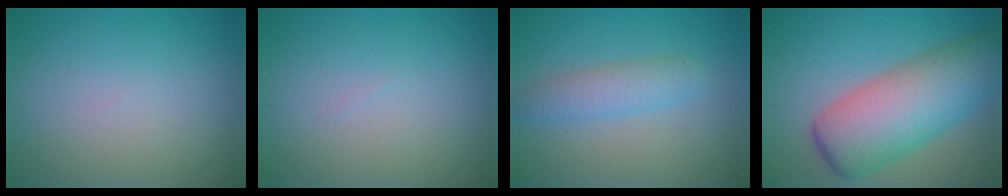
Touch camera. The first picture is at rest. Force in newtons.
{"total": 0.0}
{"total": 3.0, "press": 3.0, "slide": 0.1}
{"total": 7.9, "press": 7.9, "slide": 0.3}